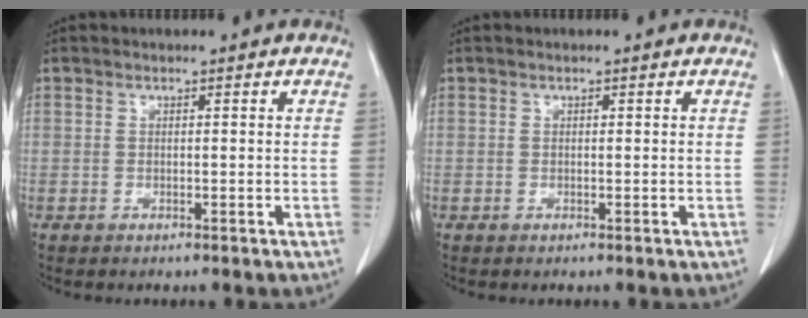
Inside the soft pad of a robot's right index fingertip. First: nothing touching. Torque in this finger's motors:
{"motor_torque": [0.07, -0.01, 0.02, 0.01]}